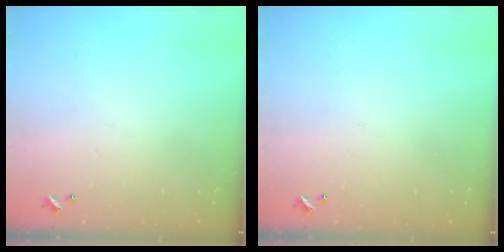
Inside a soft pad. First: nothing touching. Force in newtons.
{"total": 0.0}